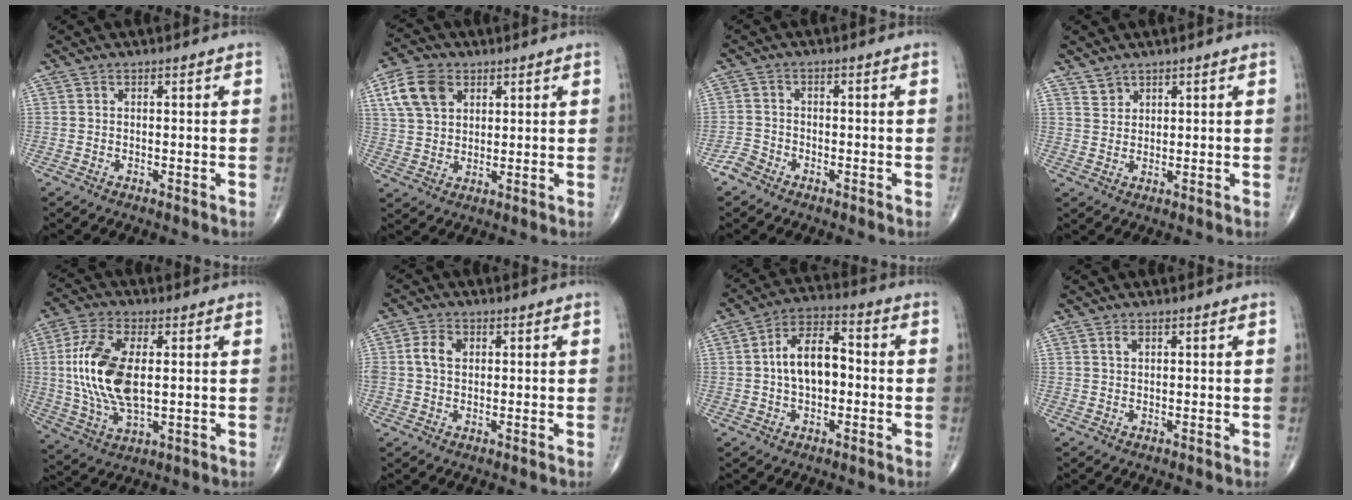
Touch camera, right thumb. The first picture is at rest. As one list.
[{"total": 9.4, "force": [3.9, 6.5, 5.5], "torque": [-0.092, -0.002, 0.075]}, {"total": 2.8, "force": [-2.1, 1.7, 0.6], "torque": [-0.009, 0.010, -0.046]}, {"total": 2.3, "force": [1.9, 1.2, 0.1], "torque": [0.015, -0.012, 0.032]}, {"total": 15.7, "force": [1.4, 7.8, 13.6], "torque": [-0.284, -0.005, 0.029]}, {"total": 4.2, "force": [0.7, 3.0, 2.8], "torque": [-0.053, 0.006, 0.012]}, {"total": 10.3, "force": [-0.2, 6.0, 8.4], "torque": [-0.132, 0.032, -0.014]}, {"total": 1.1, "force": [0.5, 0.6, 0.7], "torque": [-0.011, 0.003, 0.010]}]